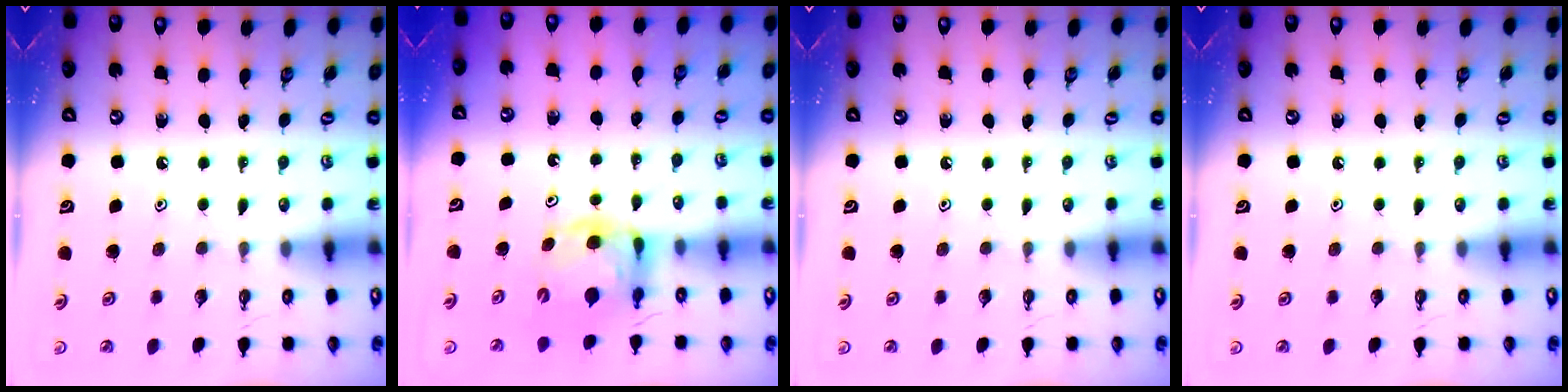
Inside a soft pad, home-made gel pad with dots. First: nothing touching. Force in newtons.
{"total": 7.5, "press": 7.5, "slide": 0.6}
{"total": 0.0}
{"total": 0.0}